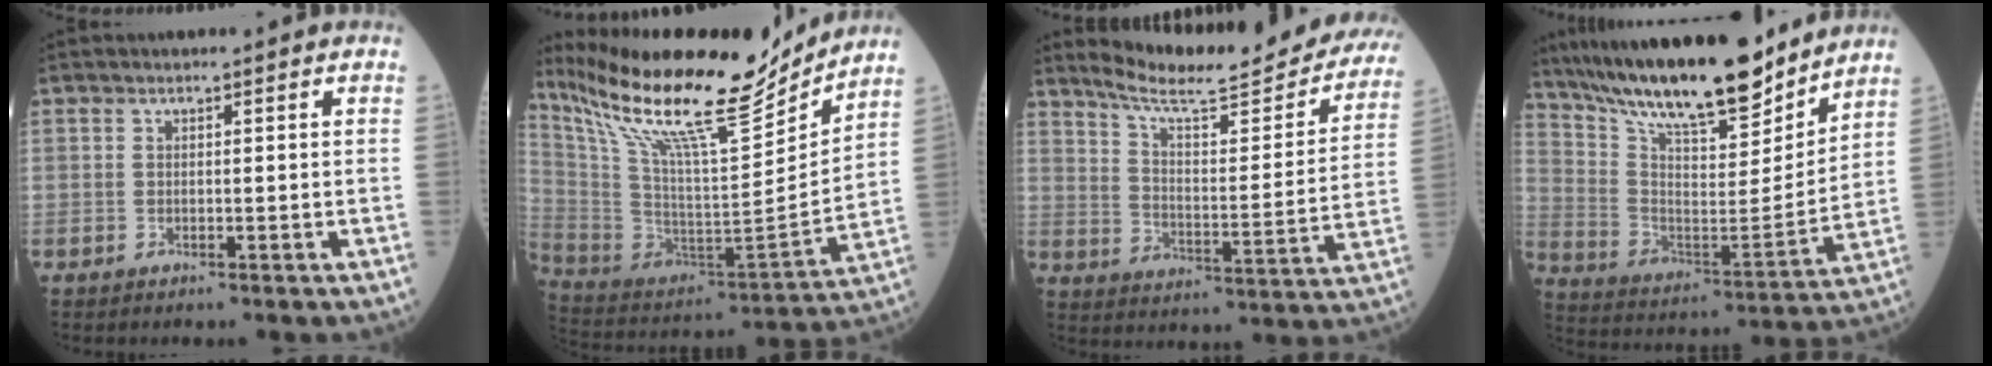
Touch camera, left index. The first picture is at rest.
{"total": 24.1, "force": [20.0, 3.1, 13.2], "torque": [-0.258, -0.017, 0.339]}
{"total": 24.8, "force": [22.4, 3.5, 10.1], "torque": [-0.145, -0.058, 0.291]}
{"total": 23.1, "force": [19.6, 4.1, 11.6], "torque": [-0.210, -0.011, 0.325]}